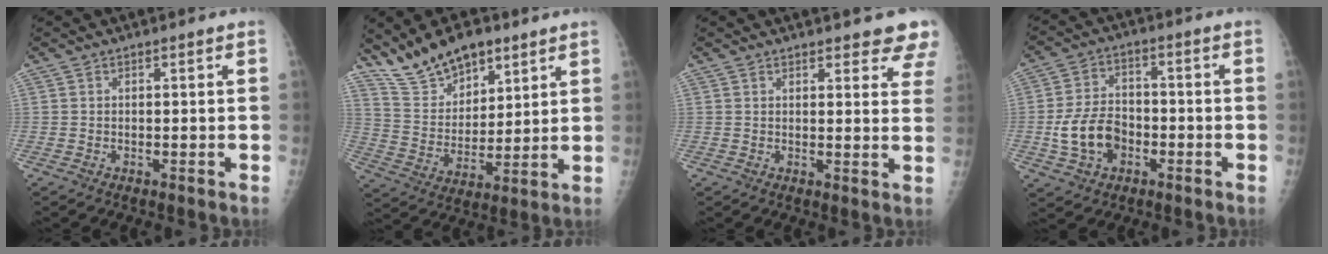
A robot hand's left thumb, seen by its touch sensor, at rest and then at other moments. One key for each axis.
{"total": 13.0, "fx": 9.8, "fy": 6.1, "fz": 6.0, "tx": -0.081, "ty": -0.047, "tz": 0.189}
{"total": 8.9, "fx": 7.8, "fy": 2.4, "fz": 3.5, "tx": 0.001, "ty": -0.030, "tz": 0.071}
{"total": 10.0, "fx": -2.9, "fy": 7.2, "fz": 6.3, "tx": -0.104, "ty": 0.022, "tz": -0.050}